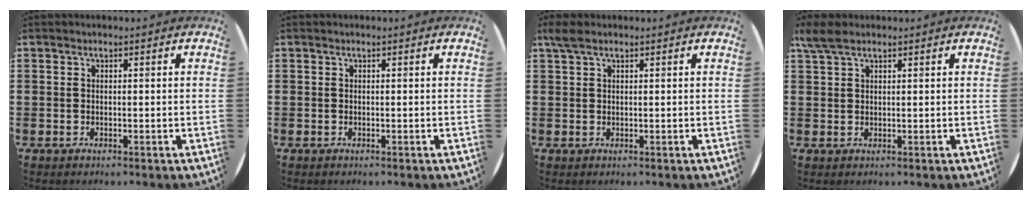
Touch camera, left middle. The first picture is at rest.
{"total": 0.0}
{"total": 1.6, "force": [1.2, 0.5, 0.9], "torque": [-0.019, 0.005, 0.022]}
{"total": 2.8, "force": [2.1, 1.0, 1.5], "torque": [-0.034, 0.006, 0.039]}